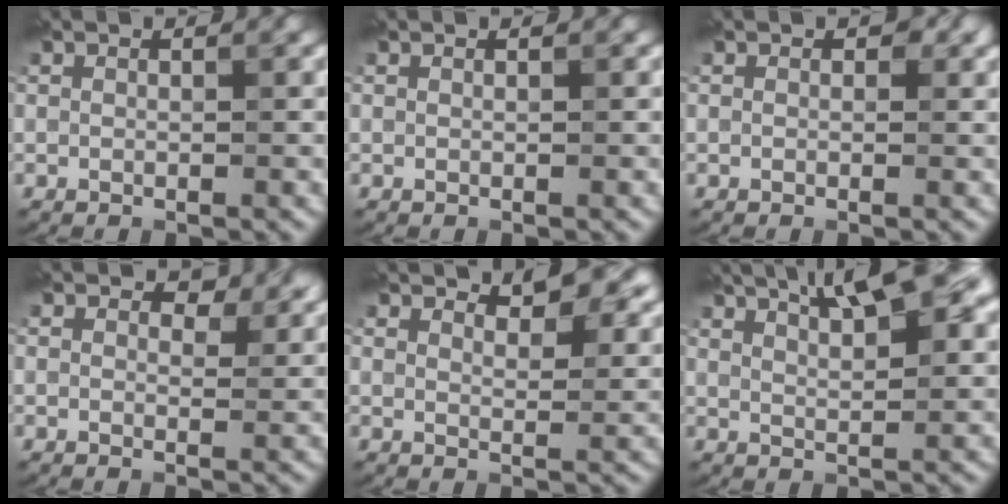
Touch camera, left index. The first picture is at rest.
{"total": 0.0}
{"total": 1.0, "force": [0.3, 0.8, 0.6], "torque": [-0.003, -0.002, 0.000]}
{"total": 2.5, "force": [1.5, 1.4, 1.4], "torque": [-0.019, -0.005, 0.016]}
{"total": 4.3, "force": [3.3, 1.6, 2.2], "torque": [-0.029, -0.001, 0.047]}
{"total": 7.9, "force": [4.8, 2.4, 5.8], "torque": [-0.075, 0.028, 0.064]}